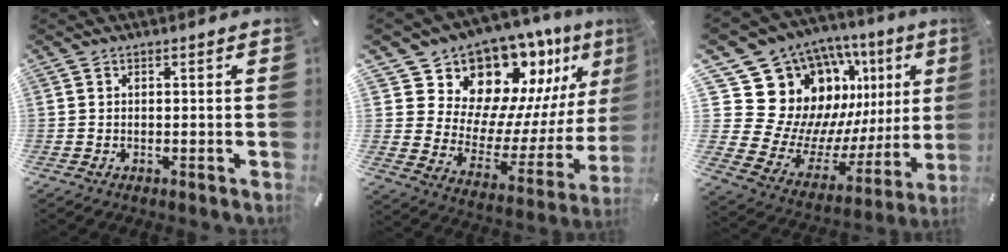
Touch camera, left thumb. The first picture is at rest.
{"total": 16.3, "force": [14.2, 7.3, 3.3], "torque": [-0.045, -0.148, 0.250]}
{"total": 19.0, "force": [10.4, 14.1, 7.4], "torque": [-0.079, -0.129, 0.232]}